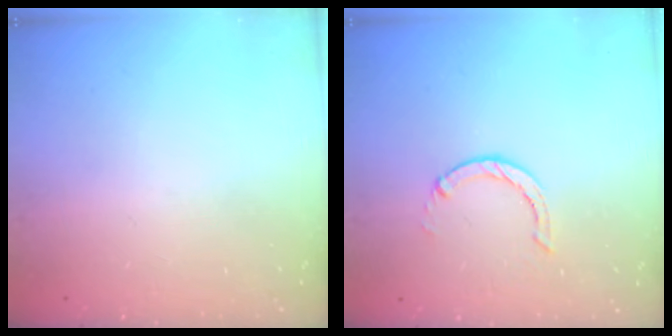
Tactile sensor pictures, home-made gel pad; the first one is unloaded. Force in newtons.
{"total": 0.6, "press": 0.6, "slide": 0.2}